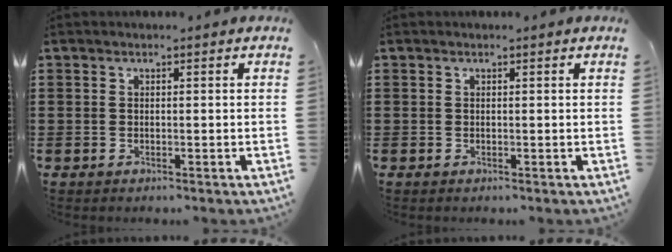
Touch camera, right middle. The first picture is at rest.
{"total": 0.0}